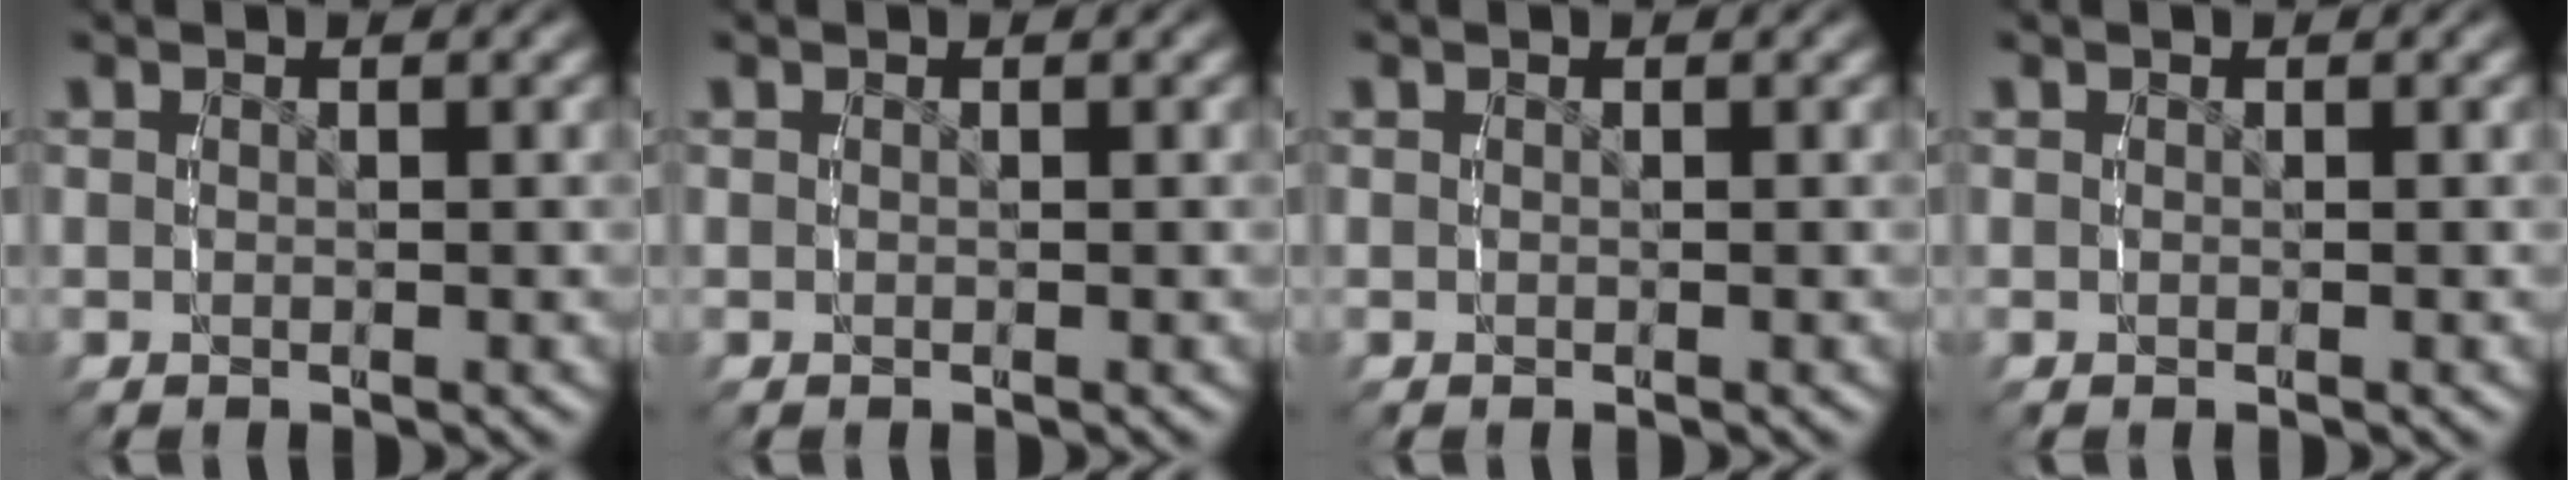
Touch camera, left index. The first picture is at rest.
{"total": 0.0}
{"total": 0.0}
{"total": 0.0}